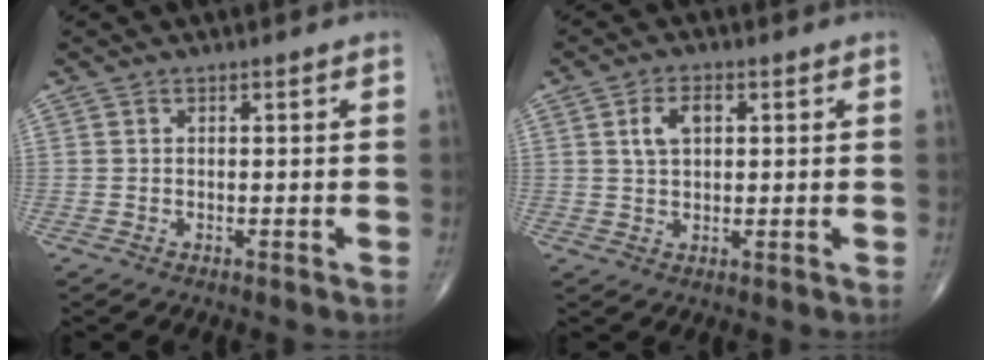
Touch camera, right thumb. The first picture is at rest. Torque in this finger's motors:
{"motor_torque": [-0.11, 0.38, -0.06, -0.05, 0.03]}